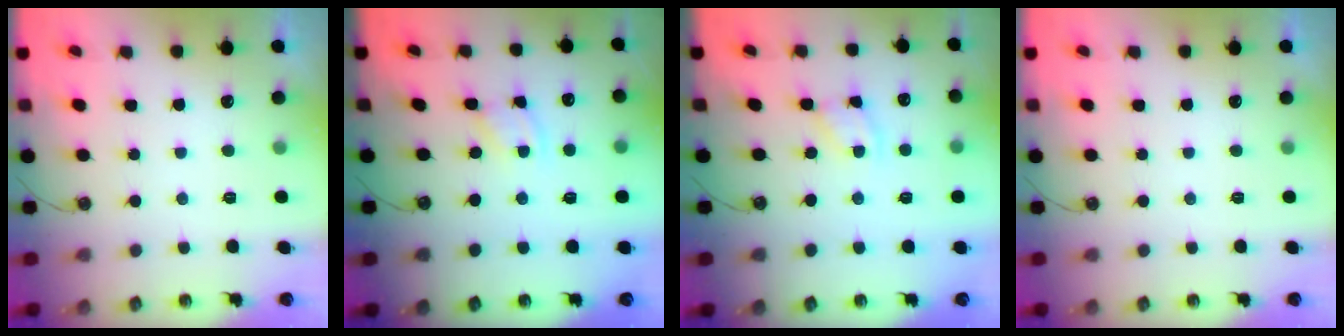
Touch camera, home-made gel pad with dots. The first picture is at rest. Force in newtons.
{"total": 2.5, "press": 2.4, "slide": 0.3}
{"total": 3.3, "press": 3.3, "slide": 0.2}
{"total": 0.0}